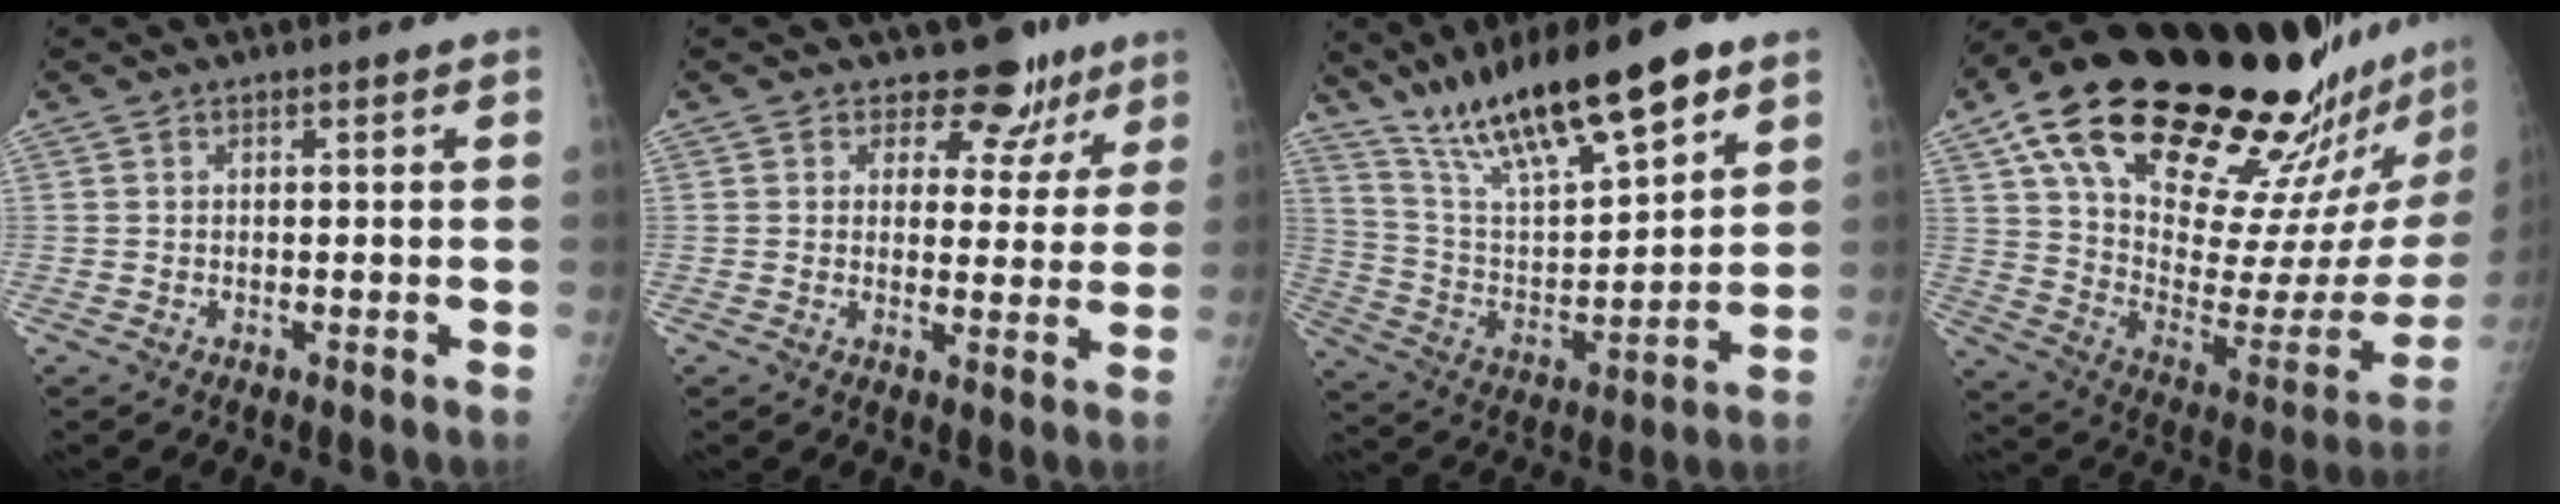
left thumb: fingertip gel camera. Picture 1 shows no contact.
{"total": 7.9, "force": [5.8, 5.1, 1.5], "torque": [0.018, -0.032, 0.064]}
{"total": 21.8, "force": [14.8, 5.4, 15.1], "torque": [-0.241, -0.048, 0.268]}
{"total": 35.8, "force": [24.5, 10.1, 24.2], "torque": [-0.356, -0.077, 0.380]}